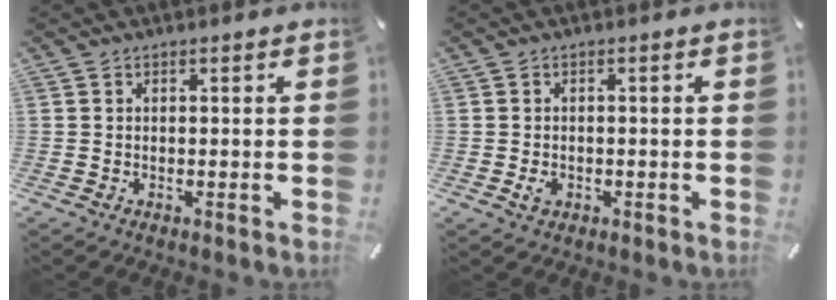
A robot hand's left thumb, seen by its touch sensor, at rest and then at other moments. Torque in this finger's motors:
{"motor_torque": [0.18, 0.12, 0.00, 0.00, 0.00]}